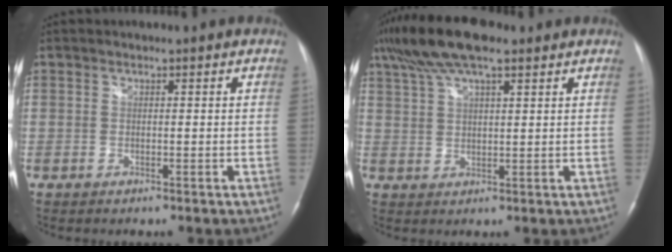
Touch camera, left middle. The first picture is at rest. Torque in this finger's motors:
{"motor_torque": [1.08, -0.55, 0.20, 0.14]}